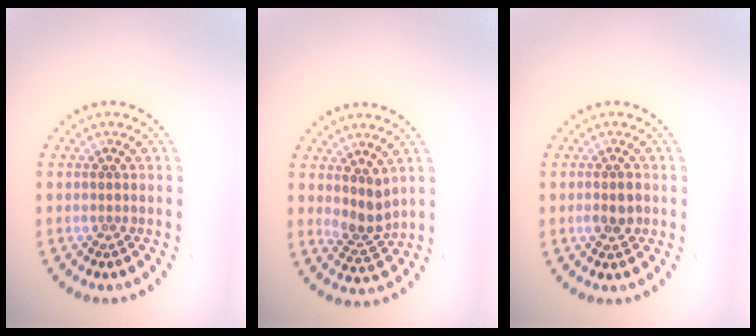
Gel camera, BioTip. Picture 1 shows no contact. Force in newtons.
{"total": 2.6, "press": 2.0, "slide": 1.7}
{"total": 1.7, "press": 1.7, "slide": 0.3}